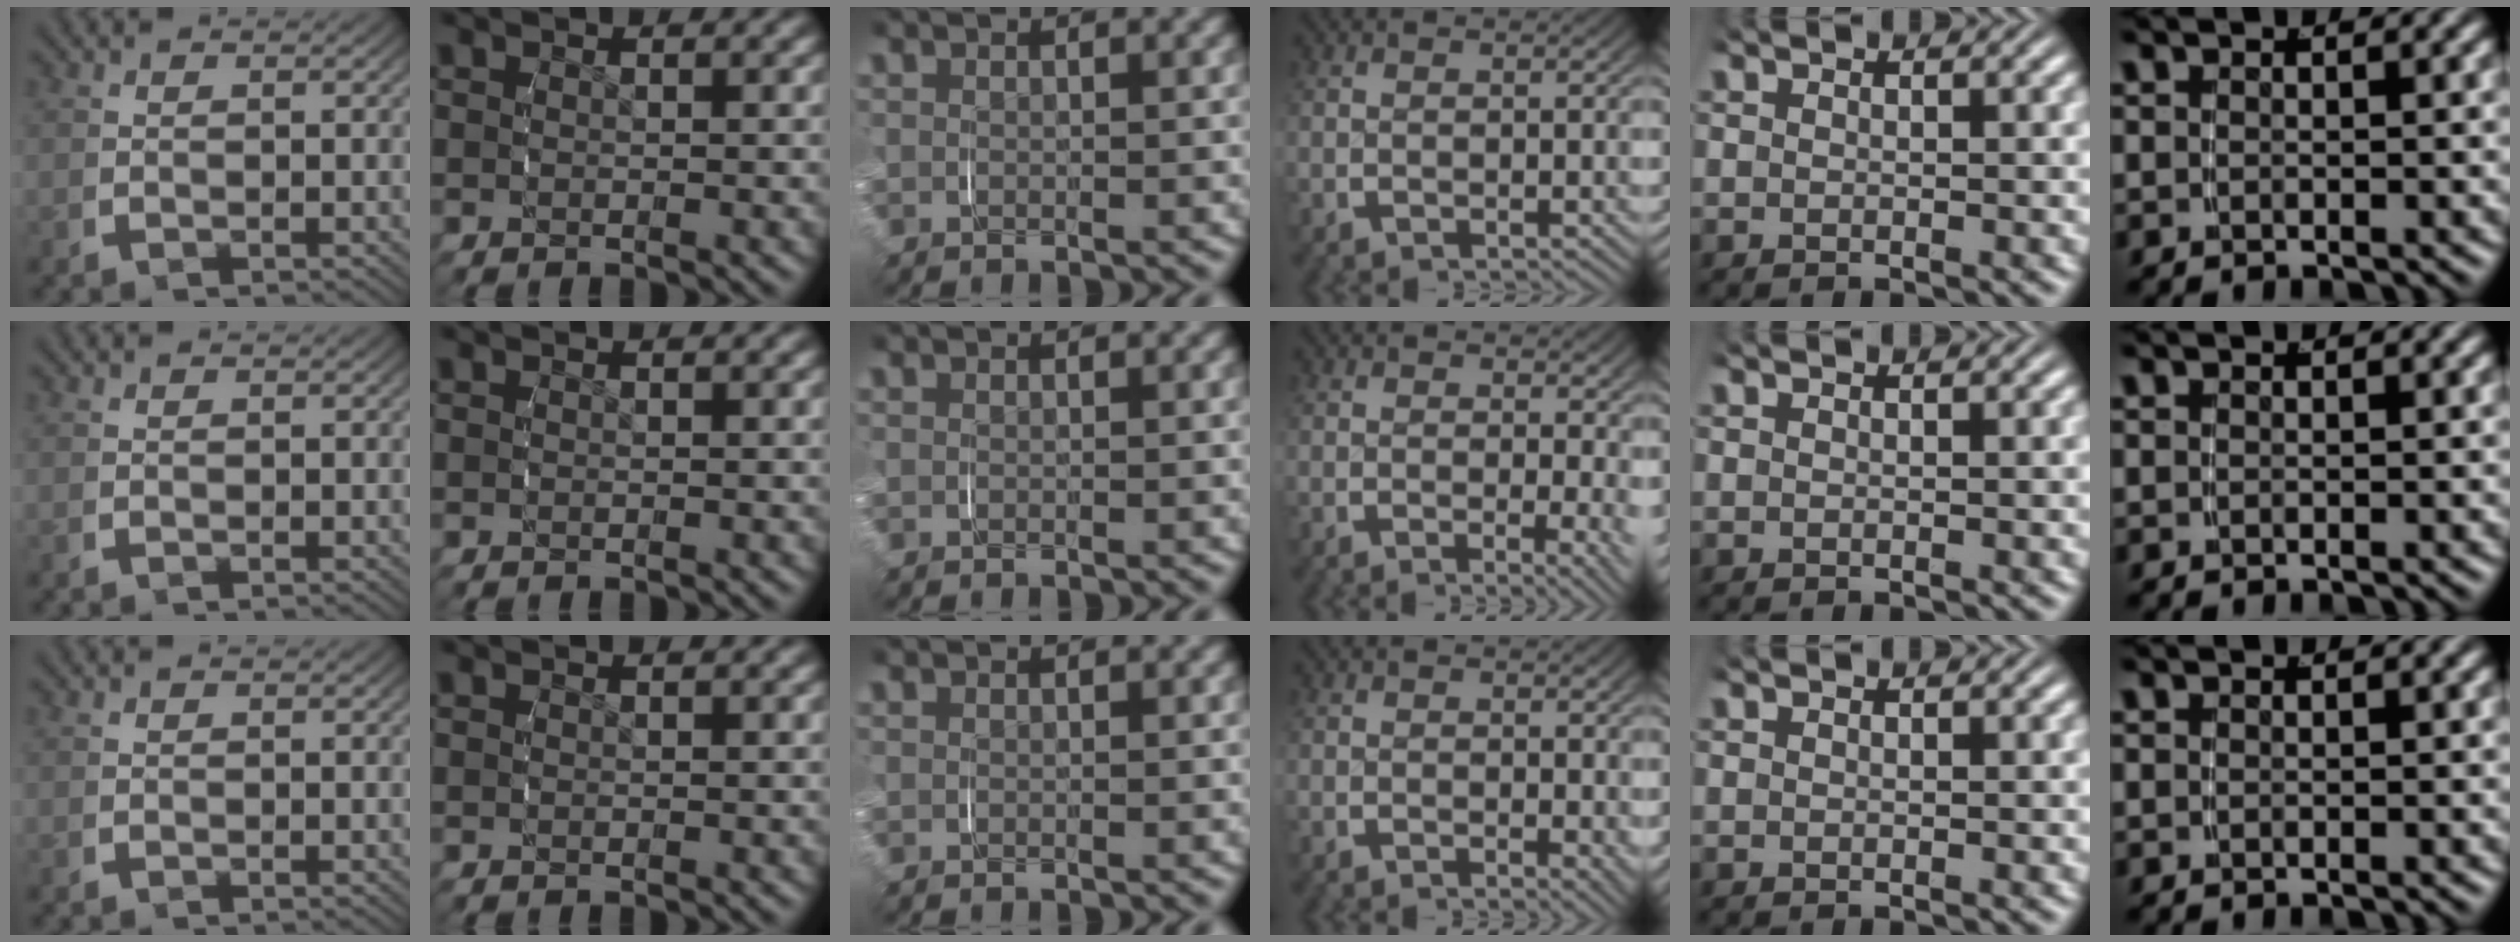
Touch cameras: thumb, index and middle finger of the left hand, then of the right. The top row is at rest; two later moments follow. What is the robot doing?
{"motion": "grasp_and_lifting", "object": "jewelry box"}